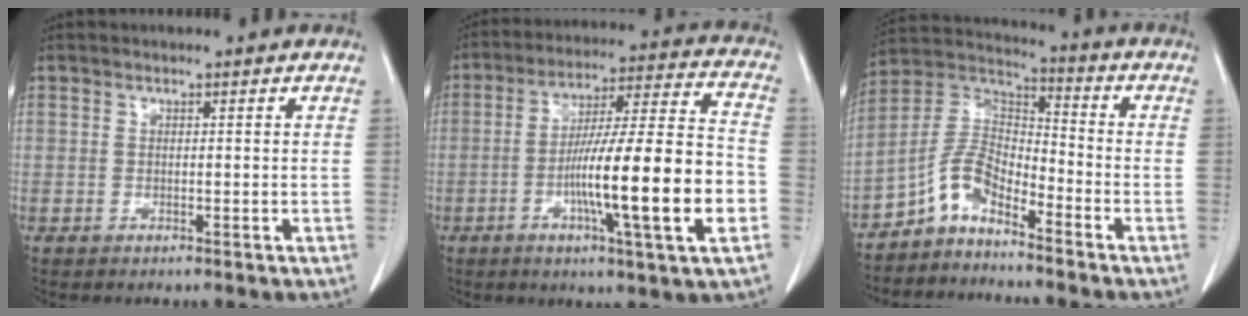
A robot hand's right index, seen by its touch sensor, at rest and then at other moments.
{"total": 19.0, "force": [-5.0, 0.4, 18.3], "torque": [-0.285, 0.003, -0.080]}
{"total": 7.7, "force": [-5.4, 3.1, 4.5], "torque": [-0.098, 0.026, -0.112]}